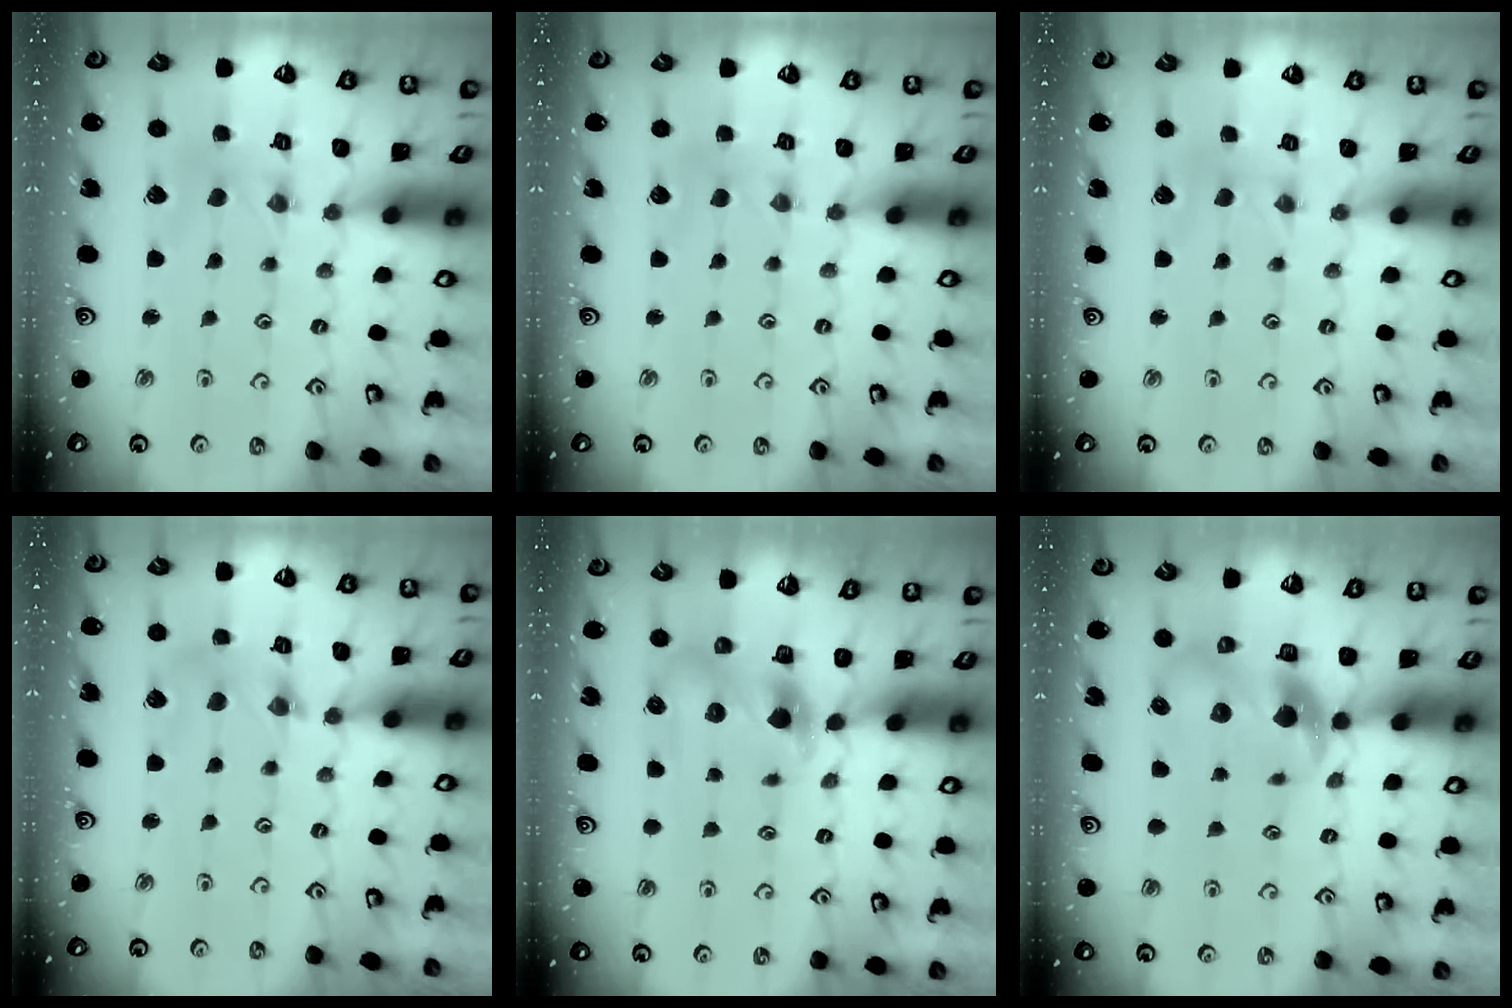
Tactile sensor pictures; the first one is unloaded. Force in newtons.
{"total": 2.4, "press": 2.4, "slide": 0.3}
{"total": 1.5, "press": 1.5, "slide": 0.2}
{"total": 4.2, "press": 4.2, "slide": 0.4}
{"total": 5.8, "press": 5.8, "slide": 0.8}
{"total": 8.5, "press": 8.3, "slide": 1.4}